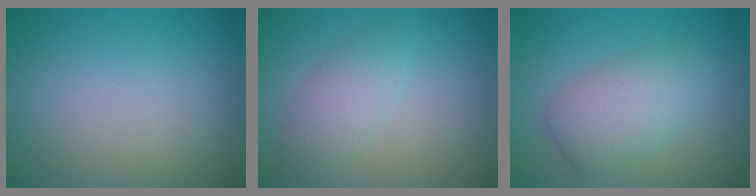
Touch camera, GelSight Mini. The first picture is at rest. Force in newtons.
{"total": 2.7, "press": 2.7, "slide": 0.0}
{"total": 4.6, "press": 4.6, "slide": 0.0}